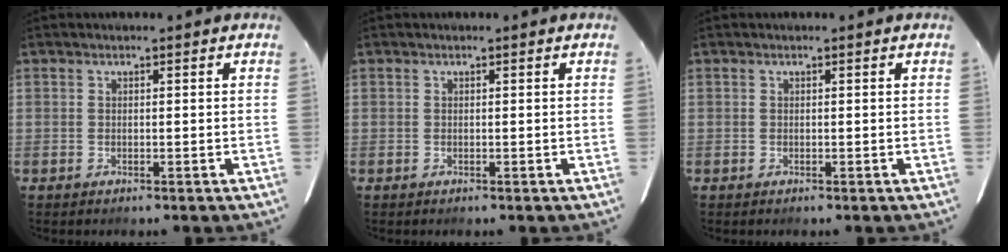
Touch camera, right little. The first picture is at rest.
{"total": 0.0}
{"total": 0.0}